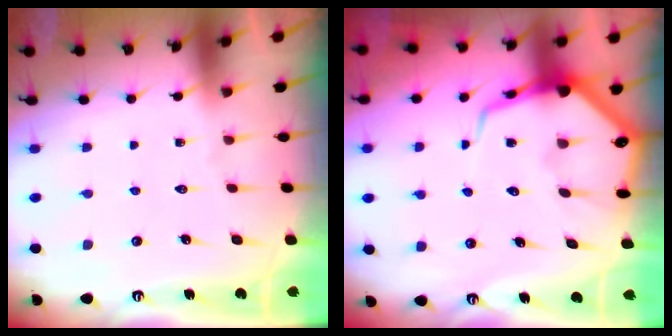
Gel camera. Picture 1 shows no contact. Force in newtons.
{"total": 9.4, "press": 9.4, "slide": 1.0}